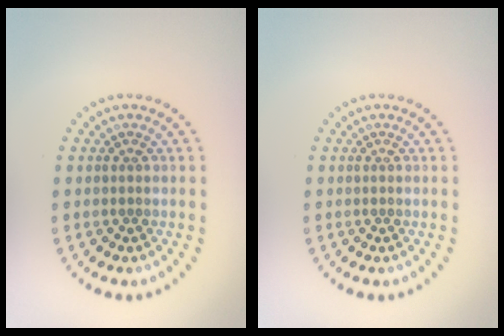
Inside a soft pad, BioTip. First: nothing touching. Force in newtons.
{"total": 0.0}